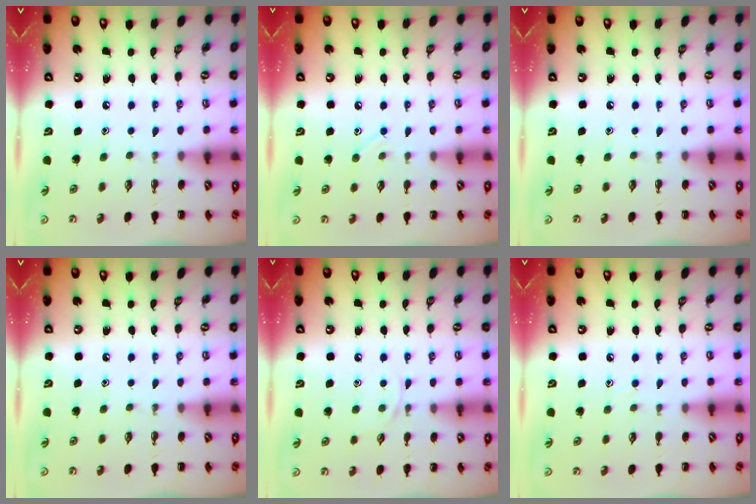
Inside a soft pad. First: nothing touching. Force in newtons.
{"total": 6.5, "press": 6.1, "slide": 2.2}
{"total": 0.0}
{"total": 0.0}
{"total": 4.3, "press": 4.1, "slide": 1.3}
{"total": 5.3, "press": 4.9, "slide": 2.0}